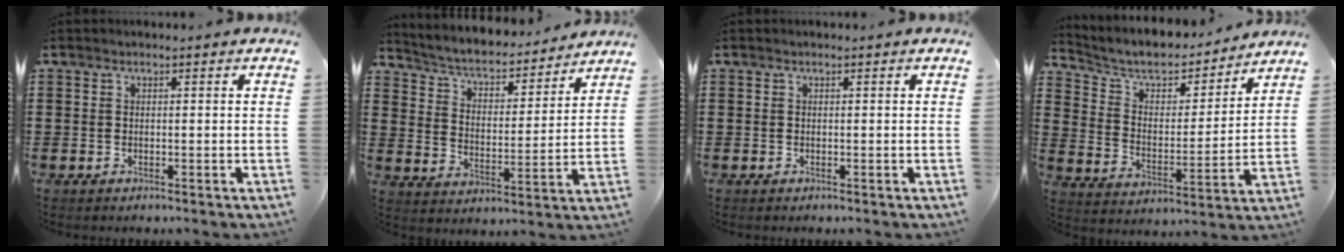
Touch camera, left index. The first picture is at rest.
{"total": 4.1, "force": [3.7, 1.0, 1.6], "torque": [-0.051, -0.029, 0.054]}
{"total": 0.0}
{"total": 6.5, "force": [5.8, 2.2, 2.1], "torque": [-0.073, -0.037, 0.096]}